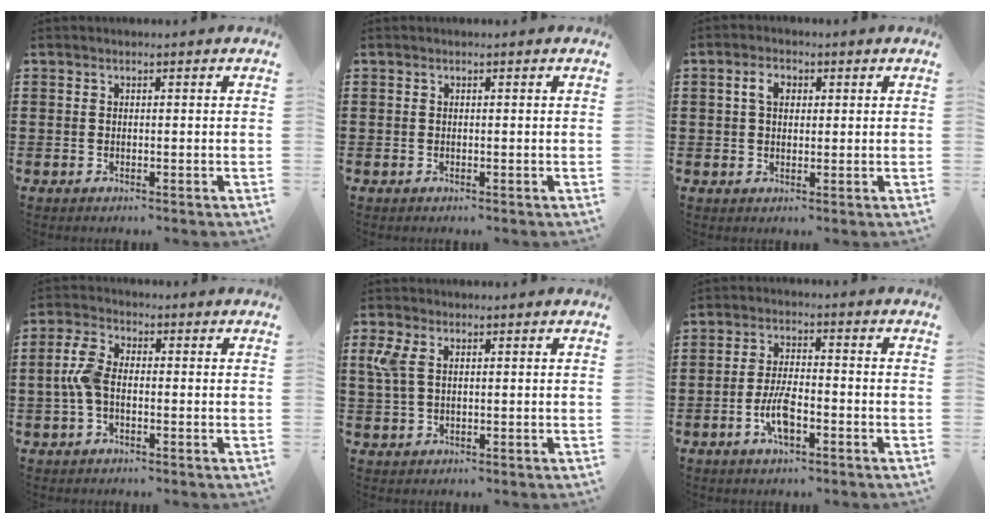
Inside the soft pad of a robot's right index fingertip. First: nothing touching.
{"total": 0.0}
{"total": 3.2, "force": [0.8, 2.2, 2.2], "torque": [-0.051, 0.014, 0.011]}
{"total": 5.3, "force": [-0.8, 2.9, 4.4], "torque": [-0.116, -0.003, -0.025]}
{"total": 4.4, "force": [1.3, 2.4, 3.5], "torque": [-0.097, 0.000, 0.014]}
{"total": 5.9, "force": [-2.4, 2.2, 5.0], "torque": [-0.110, 0.000, -0.050]}